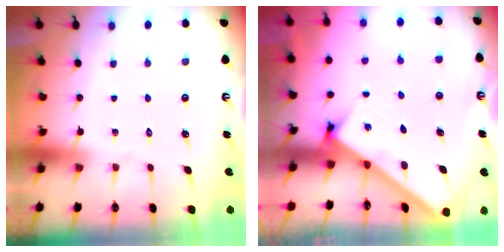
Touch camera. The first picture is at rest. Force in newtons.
{"total": 2.9, "press": 2.9, "slide": 0.4}